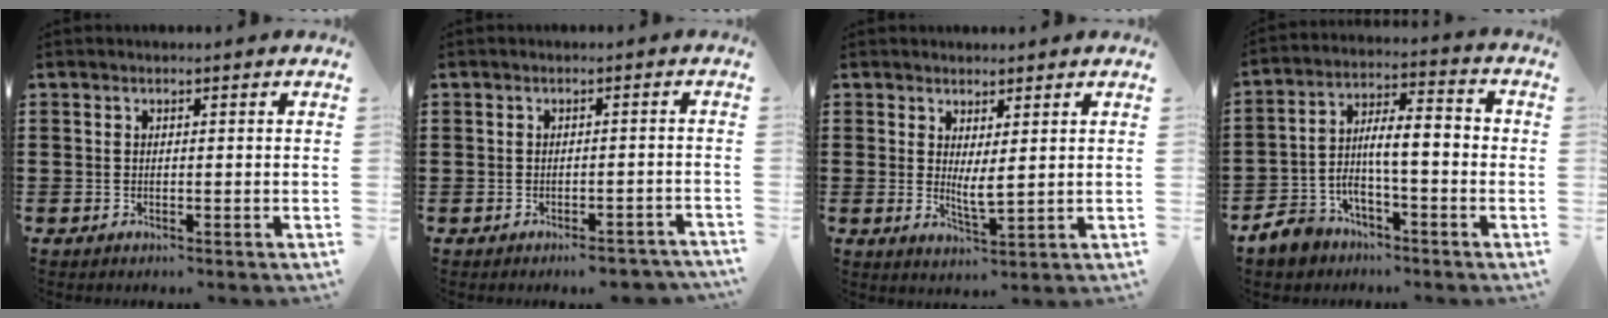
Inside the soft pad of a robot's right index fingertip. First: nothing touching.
{"total": 2.3, "force": [-2.2, 0.5, 0.4], "torque": [-0.011, 0.001, -0.045]}
{"total": 3.2, "force": [1.2, 0.7, 2.9], "torque": [-0.049, -0.006, 0.021]}
{"total": 6.5, "force": [-2.4, 2.8, 5.4], "torque": [-0.114, -0.008, -0.052]}